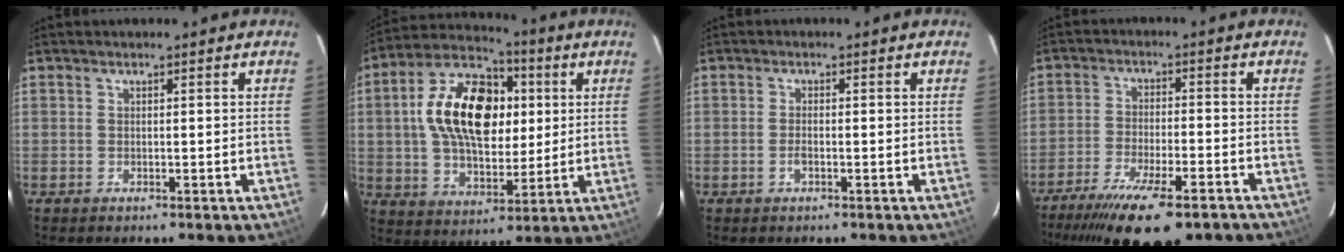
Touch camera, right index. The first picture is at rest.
{"total": 19.5, "force": [3.6, 11.9, 15.1], "torque": [-0.285, 0.038, 0.063]}
{"total": 1.8, "force": [-0.7, 0.7, 1.5], "torque": [-0.030, 0.000, -0.013]}
{"total": 18.2, "force": [-13.4, 5.0, 11.3], "torque": [-0.222, -0.049, -0.210]}